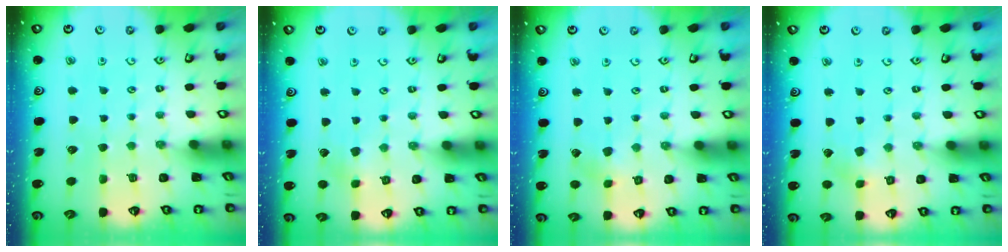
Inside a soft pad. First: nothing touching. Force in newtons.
{"total": 2.8, "press": 2.7, "slide": 0.5}
{"total": 2.6, "press": 2.6, "slide": 0.3}
{"total": 2.1, "press": 2.1, "slide": 0.2}